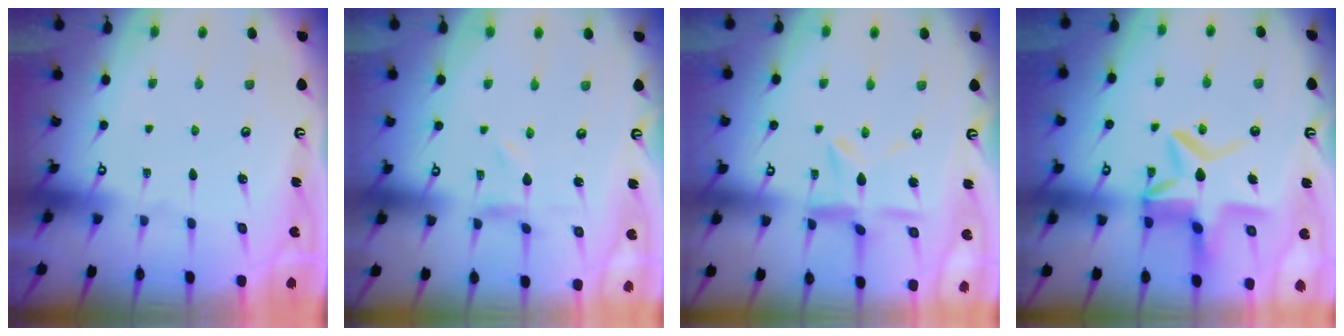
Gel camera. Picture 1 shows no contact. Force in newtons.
{"total": 0.0}
{"total": 8.2, "press": 8.2, "slide": 0.6}
{"total": 12.3, "press": 12.2, "slide": 1.3}